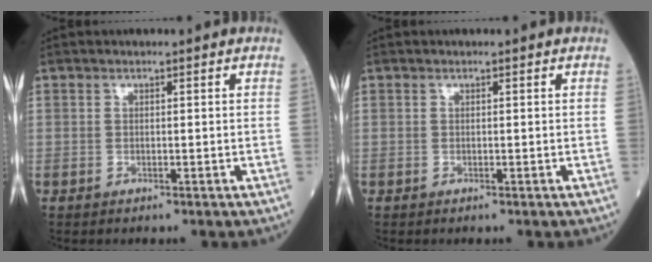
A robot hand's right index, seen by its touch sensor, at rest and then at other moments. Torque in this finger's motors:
{"motor_torque": [0.00, 0.00, -0.03, -0.01]}